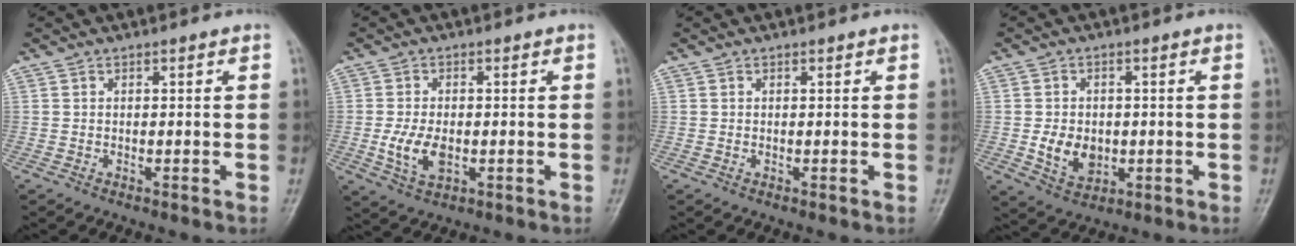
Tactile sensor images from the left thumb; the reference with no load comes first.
{"total": 6.3, "force": [-1.0, 3.7, 5.0], "torque": [-0.098, -0.006, -0.015]}
{"total": 0.0}
{"total": 6.7, "force": [-0.7, 5.1, 4.3], "torque": [-0.056, -0.005, -0.001]}